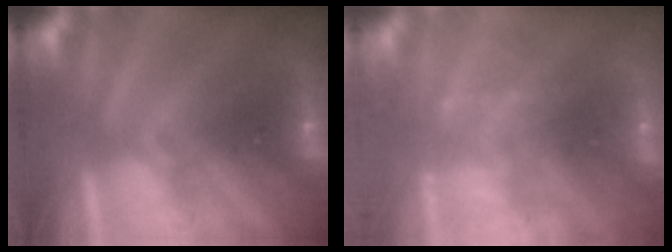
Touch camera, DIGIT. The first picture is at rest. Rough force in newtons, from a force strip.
{"total": 2.4}